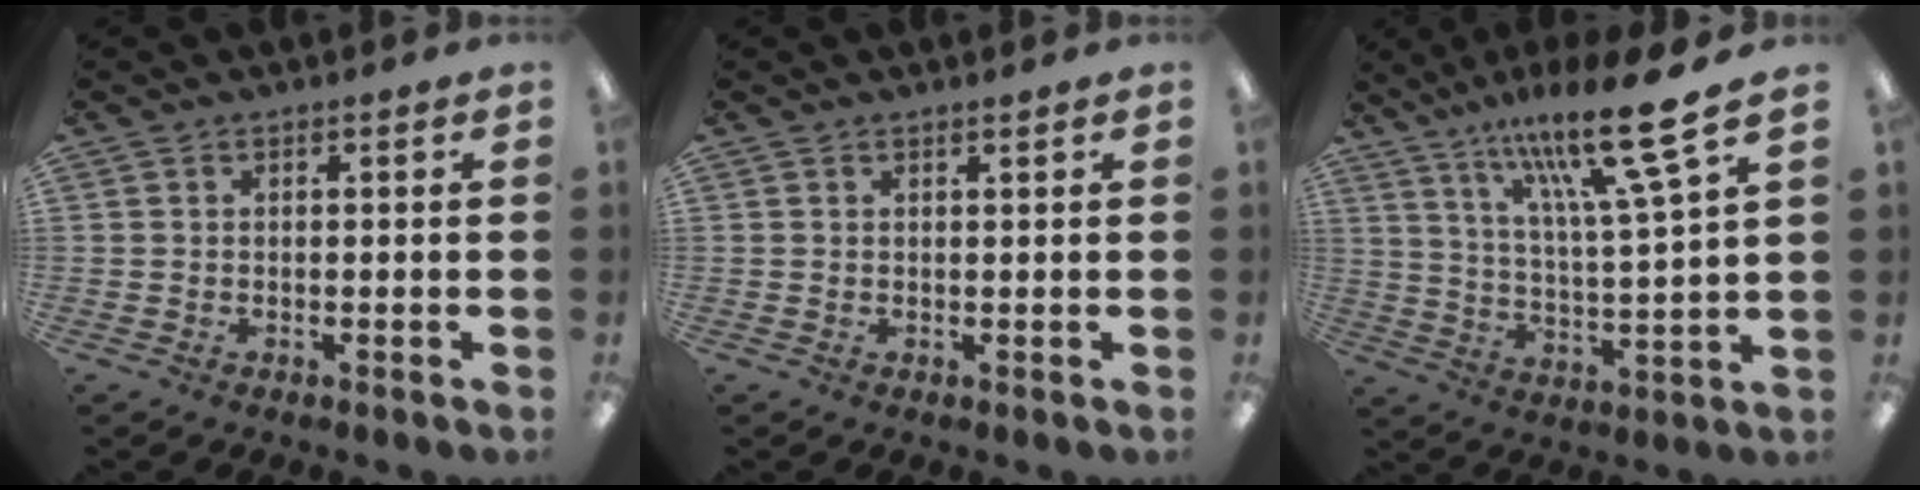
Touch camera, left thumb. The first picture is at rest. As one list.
[{"total": 0.7, "force": [0.7, -0.1, 0.3], "torque": [-0.007, -0.002, 0.012]}, {"total": 19.0, "force": [13.2, 2.3, 13.5], "torque": [-0.240, -0.068, 0.206]}]